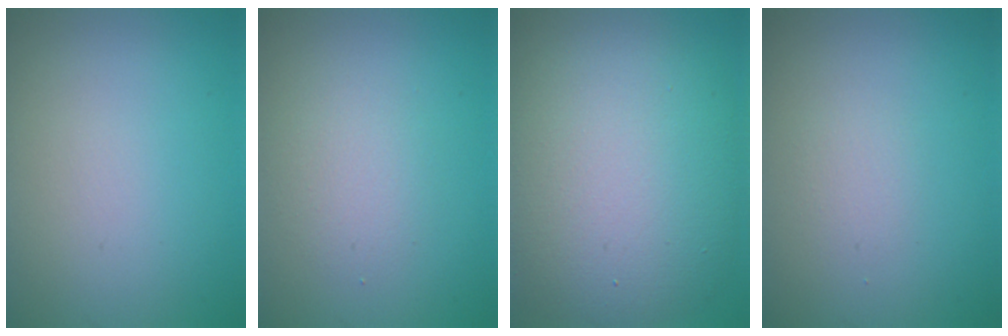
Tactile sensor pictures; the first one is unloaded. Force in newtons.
{"total": 2.1, "press": 2.1, "slide": 0.1}
{"total": 12.8, "press": 12.8, "slide": 1.0}
{"total": 1.0, "press": 1.0, "slide": 0.0}